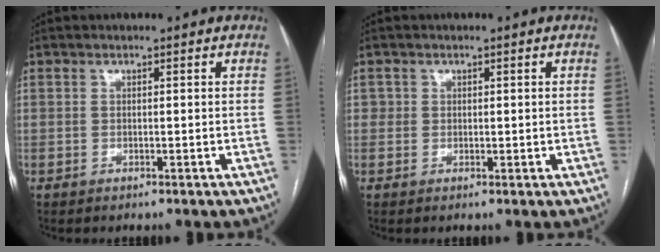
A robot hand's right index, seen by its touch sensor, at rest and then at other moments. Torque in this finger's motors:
{"motor_torque": [-0.39, 0.63, 0.04, 0.03]}